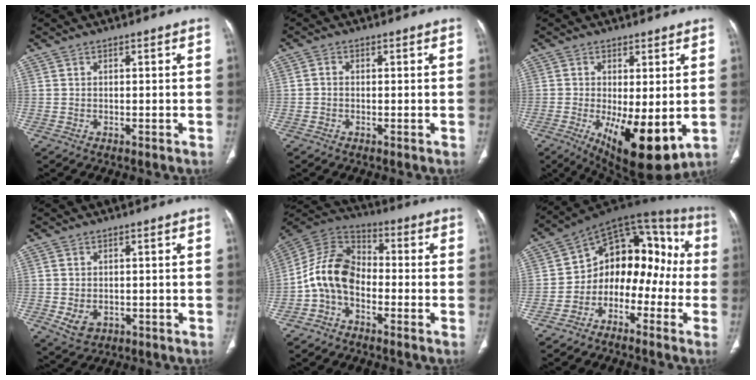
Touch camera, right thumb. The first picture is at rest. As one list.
[{"total": 0.9, "force": [-0.2, 0.8, 0.5], "torque": [-0.006, 0.002, -0.006]}, {"total": 13.6, "force": [-2.9, 5.1, 12.3], "torque": [-0.190, -0.030, -0.026]}, {"total": 4.0, "force": [-0.9, 3.1, 2.3], "torque": [-0.038, 0.001, -0.003]}, {"total": 10.9, "force": [-3.1, 7.3, 7.4], "torque": [-0.136, 0.053, -0.074]}, {"total": 15.1, "force": [-3.9, 10.8, 9.9], "torque": [-0.081, 0.100, -0.075]}]